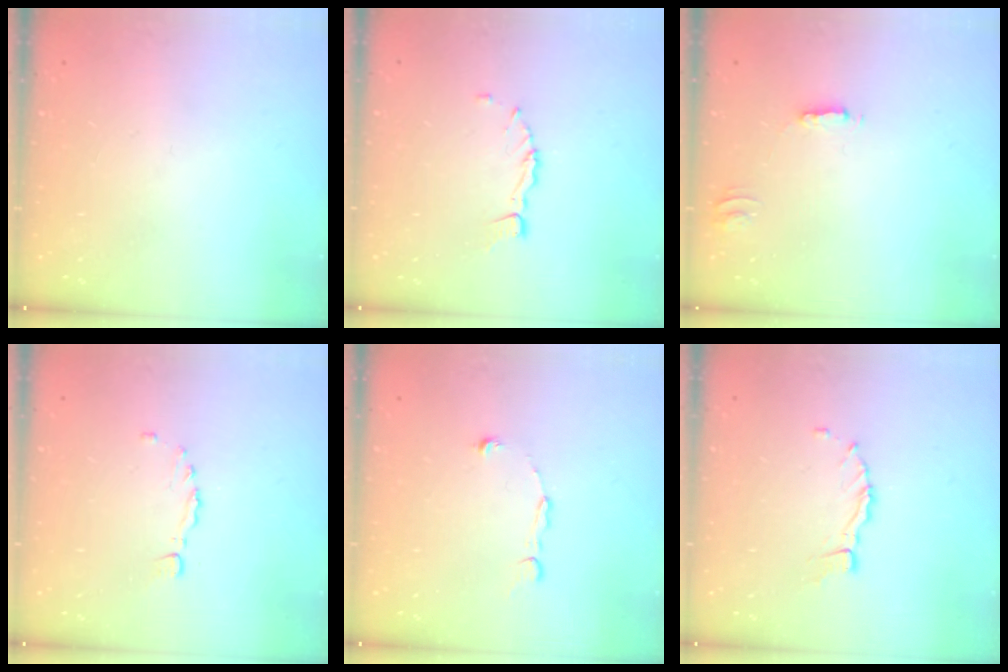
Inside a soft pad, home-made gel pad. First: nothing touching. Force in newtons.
{"total": 4.2, "press": 4.2, "slide": 0.1}
{"total": 2.3, "press": 2.3, "slide": 0.2}
{"total": 1.4, "press": 1.3, "slide": 0.3}
{"total": 3.2, "press": 3.2, "slide": 0.1}
{"total": 4.1, "press": 4.1, "slide": 0.2}